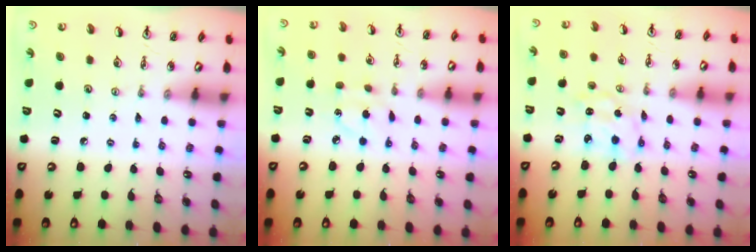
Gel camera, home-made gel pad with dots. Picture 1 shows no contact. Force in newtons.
{"total": 5.1, "press": 5.1, "slide": 0.6}
{"total": 2.3, "press": 2.3, "slide": 0.2}